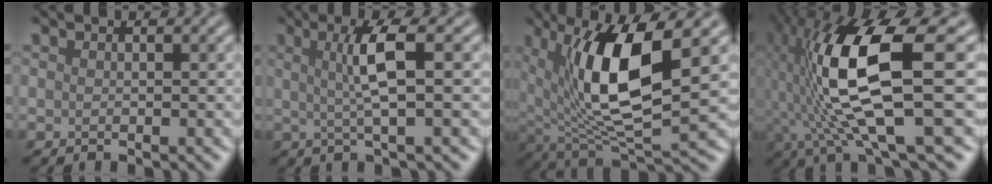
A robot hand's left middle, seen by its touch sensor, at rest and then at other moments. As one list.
[{"total": 4.3, "force": [0.7, 0.6, 4.2], "torque": [-0.079, 0.002, 0.013]}, {"total": 10.4, "force": [2.7, 3.6, 9.4], "torque": [-0.171, -0.009, 0.050]}, {"total": 12.9, "force": [0.1, 3.4, 12.5], "torque": [-0.251, -0.001, 0.010]}]